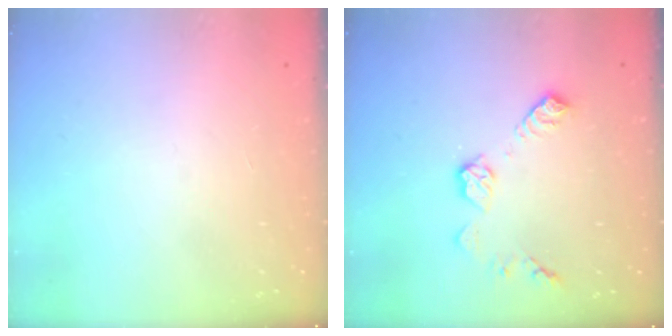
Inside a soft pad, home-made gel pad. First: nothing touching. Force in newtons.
{"total": 9.0, "press": 9.0, "slide": 0.3}